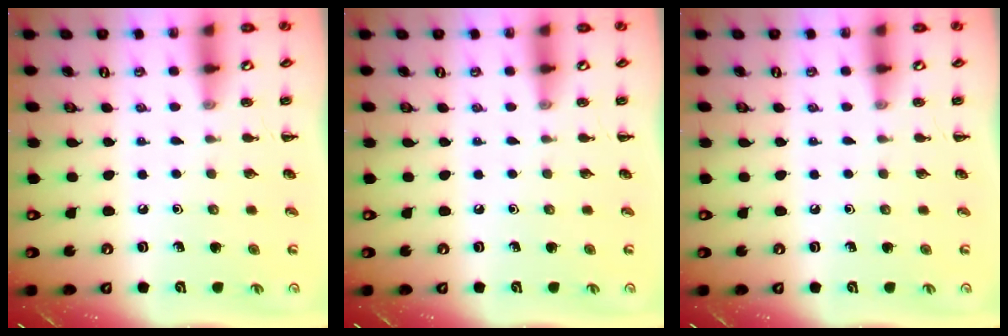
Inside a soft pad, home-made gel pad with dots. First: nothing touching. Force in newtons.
{"total": 0.0}
{"total": 0.0}